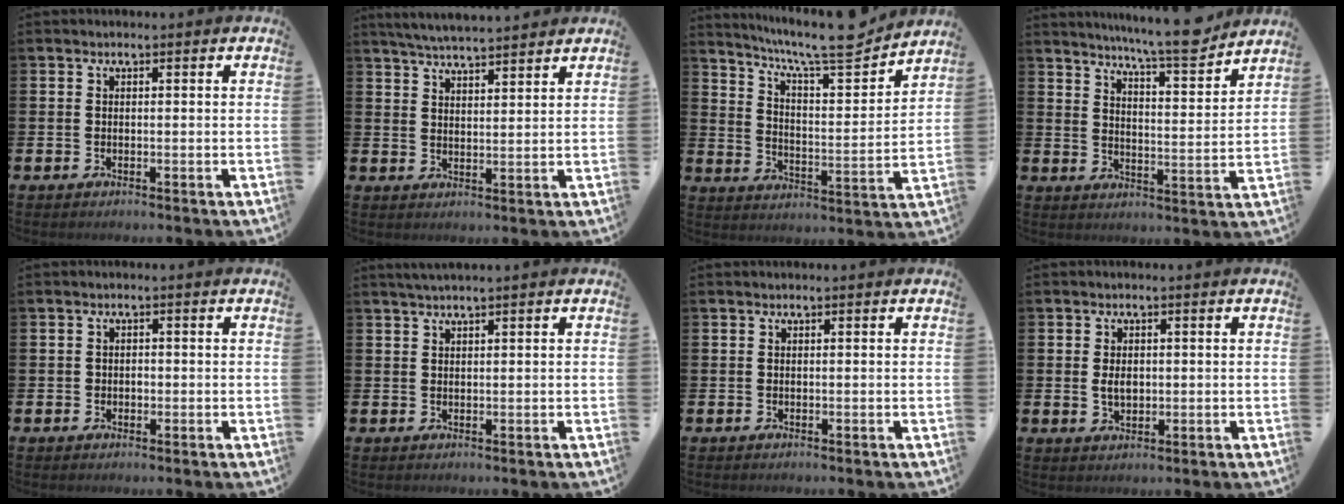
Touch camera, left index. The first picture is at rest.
{"total": 4.9, "force": [4.9, -0.1, 0.7], "torque": [-0.029, -0.021, 0.088]}
{"total": 9.6, "force": [8.6, 0.9, 4.1], "torque": [-0.095, -0.058, 0.147]}
{"total": 8.7, "force": [8.0, 0.2, 3.3], "torque": [-0.065, -0.053, 0.137]}
{"total": 1.1, "force": [-0.1, 1.0, 0.5], "torque": [0.001, 0.001, -0.007]}
{"total": 1.3, "force": [1.1, -0.1, 0.7], "torque": [-0.018, 0.004, 0.022]}
{"total": 0.0}
{"total": 2.6, "force": [0.2, 1.7, 1.9], "torque": [-0.019, 0.000, -0.003]}